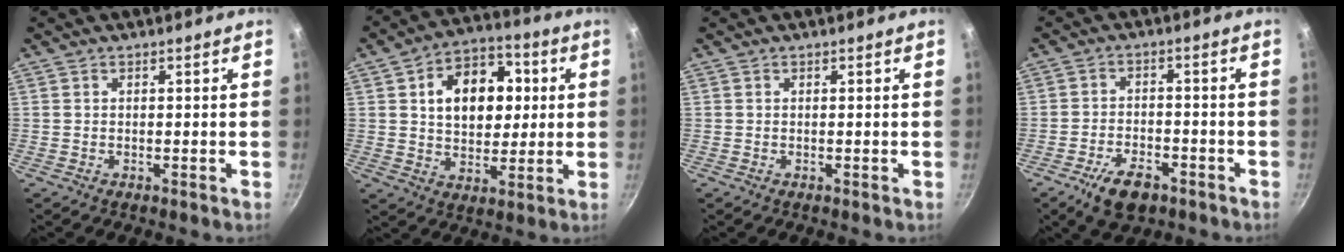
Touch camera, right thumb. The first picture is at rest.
{"total": 15.1, "force": [2.9, 10.6, 10.3], "torque": [-0.110, 0.008, 0.041]}
{"total": 0.0}
{"total": 8.4, "force": [-4.9, 4.2, 5.3], "torque": [-0.083, 0.025, -0.080]}